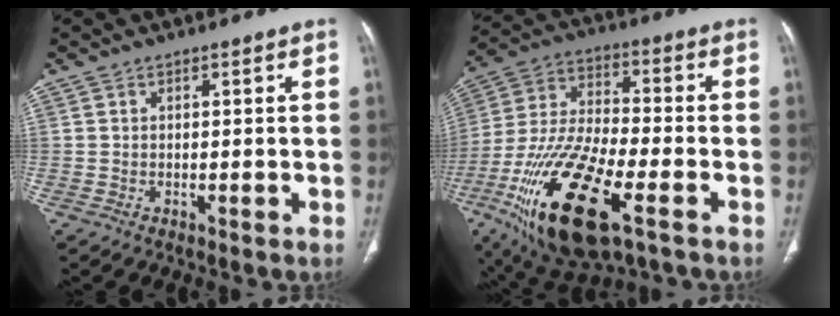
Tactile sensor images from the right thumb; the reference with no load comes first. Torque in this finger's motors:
{"motor_torque": [0.35, 0.87, 2.22, -0.53, 0.77]}